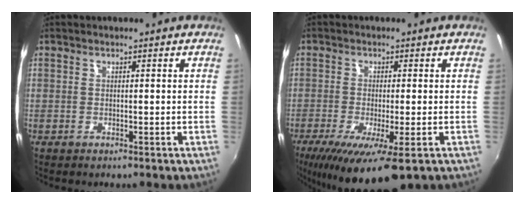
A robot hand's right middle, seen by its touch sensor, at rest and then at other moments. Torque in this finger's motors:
{"motor_torque": [1.08, -1.06, 0.32, 0.21]}